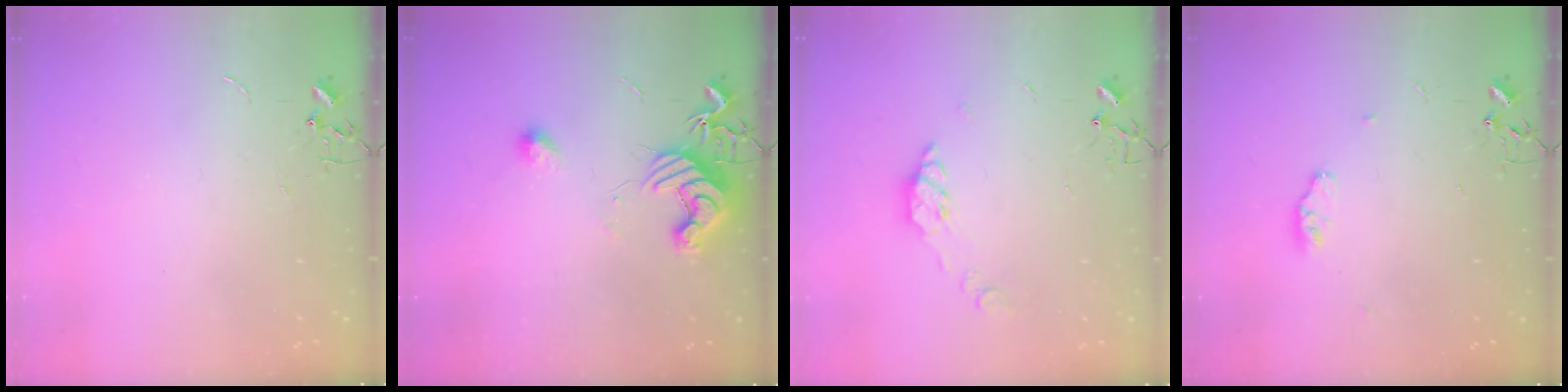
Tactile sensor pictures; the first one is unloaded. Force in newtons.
{"total": 12.1, "press": 12.1, "slide": 0.8}
{"total": 7.6, "press": 7.6, "slide": 0.4}
{"total": 4.5, "press": 4.4, "slide": 0.6}